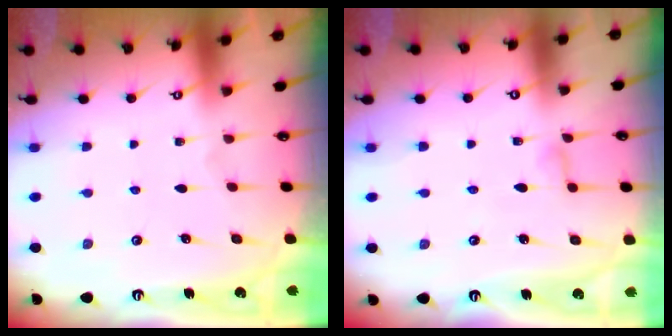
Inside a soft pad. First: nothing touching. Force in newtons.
{"total": 6.0, "press": 6.0, "slide": 0.6}